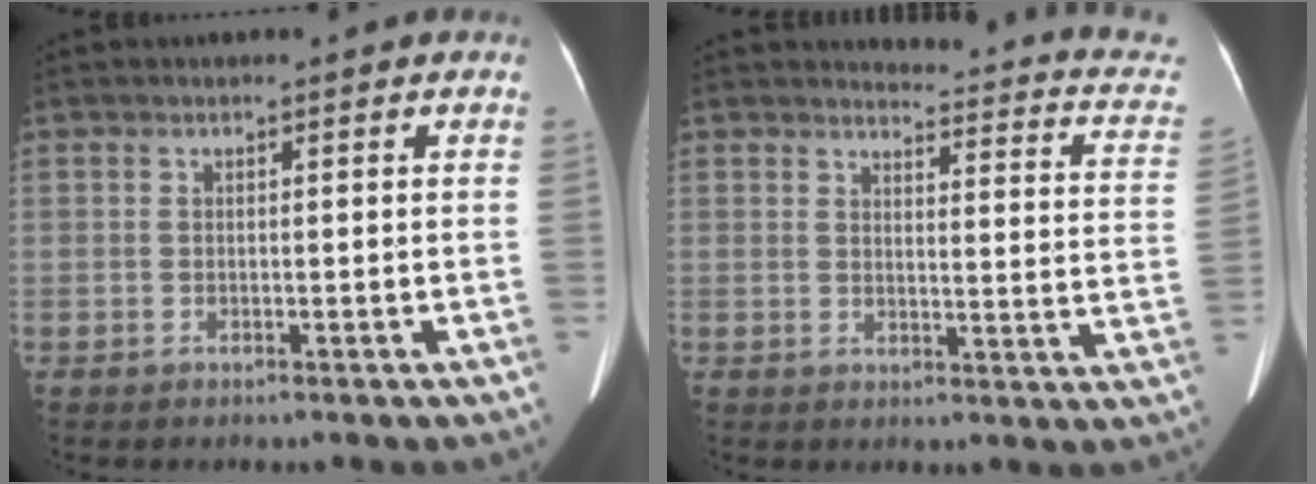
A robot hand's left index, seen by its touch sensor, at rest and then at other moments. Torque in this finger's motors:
{"motor_torque": [0.39, -0.93, -0.06, -0.01]}